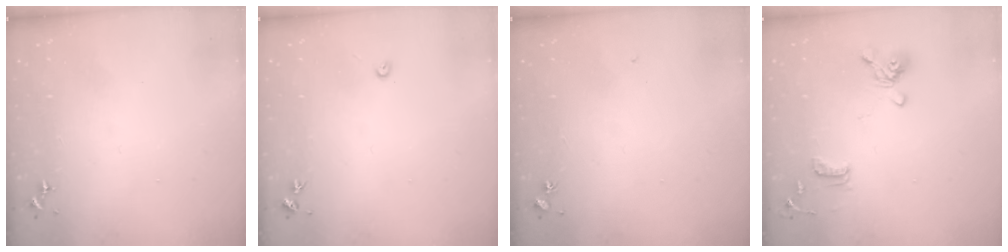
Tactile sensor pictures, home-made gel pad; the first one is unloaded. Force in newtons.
{"total": 3.5, "press": 3.5, "slide": 0.3}
{"total": 4.4, "press": 4.4, "slide": 0.5}
{"total": 12.3, "press": 12.2, "slide": 1.8}